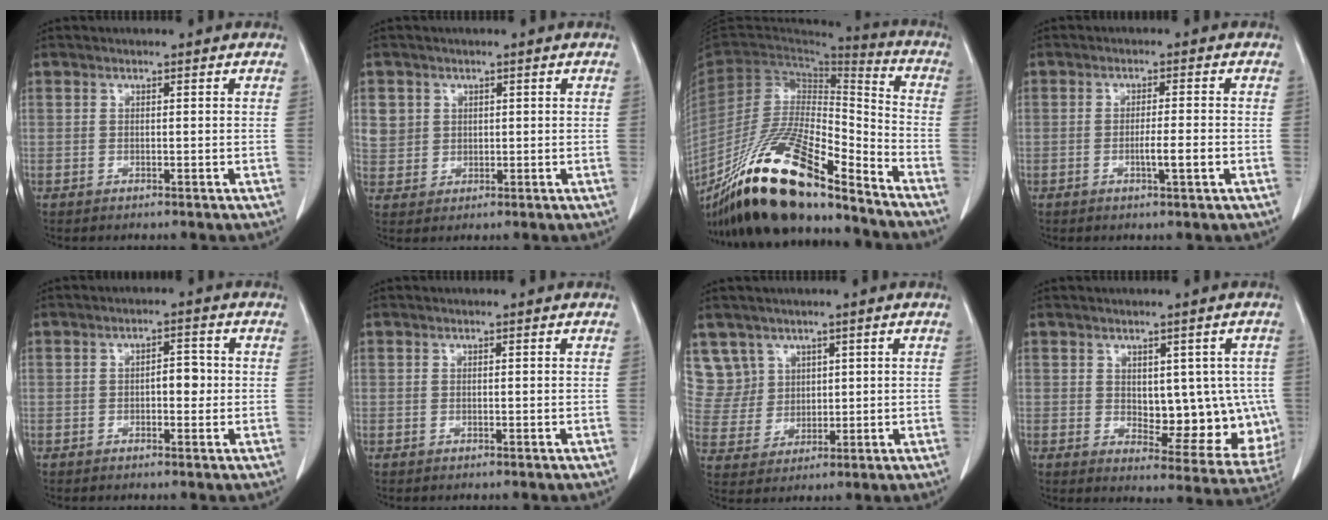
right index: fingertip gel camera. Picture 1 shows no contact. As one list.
[{"total": 4.4, "force": [1.6, 4.0, 0.5], "torque": [-0.004, 0.006, 0.040]}, {"total": 22.5, "force": [-17.4, 4.0, 13.8], "torque": [-0.267, -0.018, -0.321]}, {"total": 3.4, "force": [-1.0, 0.0, 3.2], "torque": [-0.052, 0.000, -0.013]}, {"total": 3.0, "force": [-0.1, 1.4, 2.6], "torque": [-0.032, 0.008, -0.001]}, {"total": 0.0}, {"total": 7.0, "force": [4.1, 5.7, -0.4], "torque": [0.009, 0.016, 0.097]}, {"total": 11.8, "force": [0.3, 6.2, 10.1], "torque": [-0.111, 0.005, 0.027]}]